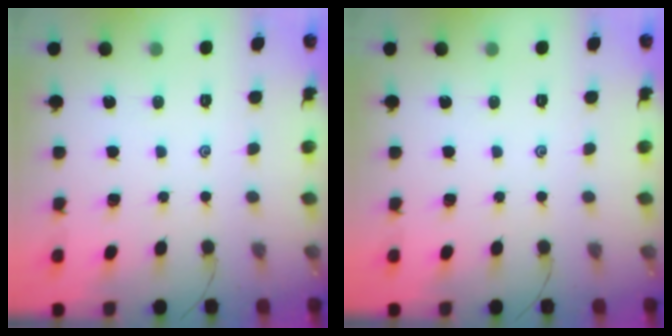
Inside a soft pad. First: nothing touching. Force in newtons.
{"total": 0.0}